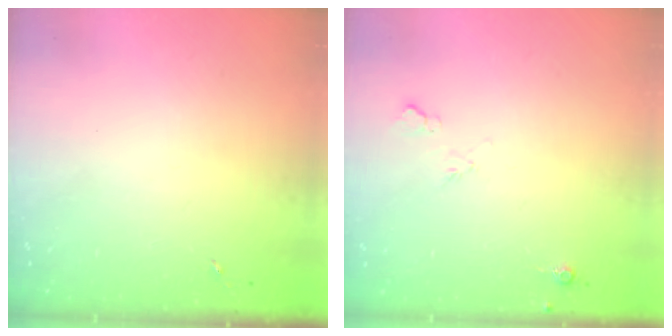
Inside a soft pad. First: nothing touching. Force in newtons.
{"total": 4.6, "press": 4.5, "slide": 0.8}